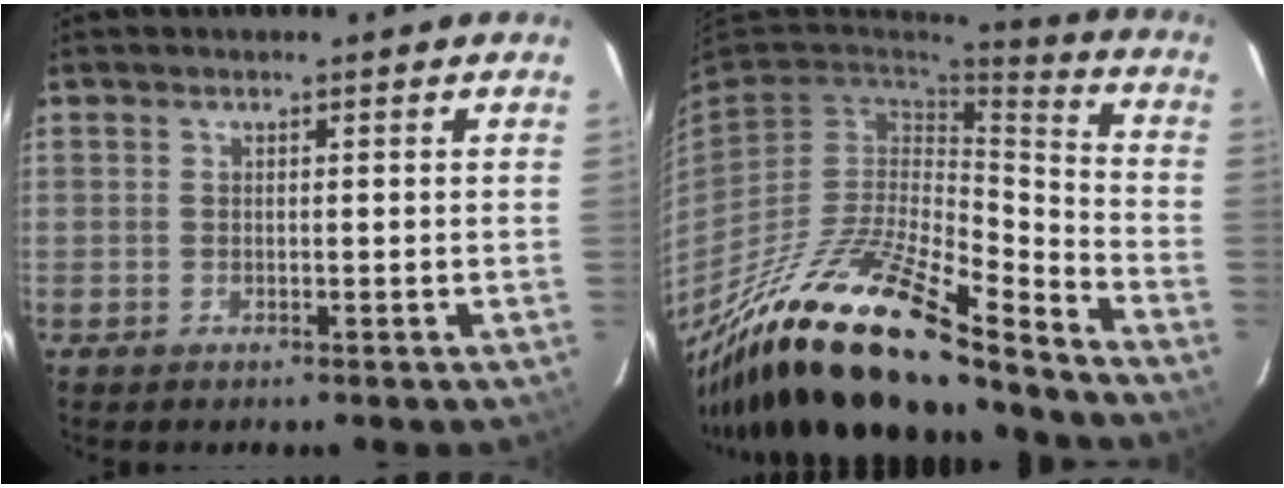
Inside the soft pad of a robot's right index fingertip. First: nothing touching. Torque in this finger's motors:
{"motor_torque": [1.12, -1.02, 0.71, 0.21]}